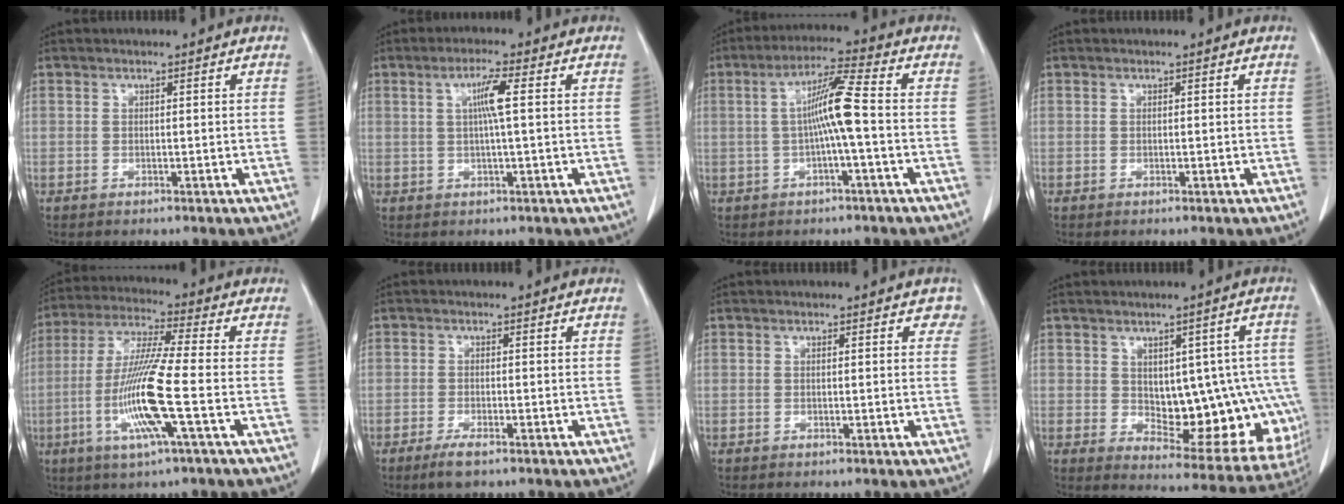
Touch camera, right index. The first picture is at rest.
{"total": 4.1, "force": [0.7, -0.3, 4.1], "torque": [-0.077, 0.004, 0.013]}
{"total": 7.4, "force": [-0.3, -0.4, 7.4], "torque": [-0.132, 0.015, -0.006]}
{"total": 0.0}
{"total": 12.7, "force": [-3.3, -0.4, 12.3], "torque": [-0.250, -0.013, -0.070]}
{"total": 2.8, "force": [-1.9, 0.5, 2.0], "torque": [-0.043, -0.005, -0.036]}
{"total": 1.9, "force": [1.2, 1.0, 1.0], "torque": [0.002, 0.003, 0.001]}
{"total": 15.5, "force": [-0.2, 8.2, 13.2], "torque": [-0.135, 0.016, 0.027]}